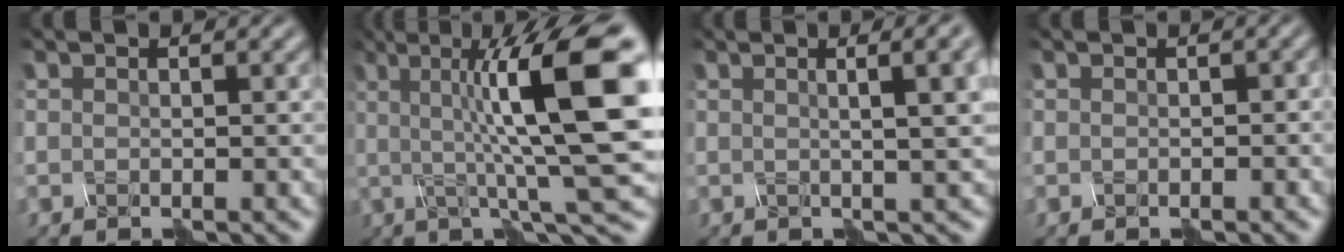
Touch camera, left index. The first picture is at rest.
{"total": 11.5, "force": [1.5, 2.2, 11.2], "torque": [-0.171, 0.010, 0.046]}
{"total": 7.6, "force": [2.2, 2.7, 6.8], "torque": [-0.051, 0.046, 0.023]}
{"total": 1.0, "force": [-0.6, -0.7, -0.4], "torque": [-0.011, -0.003, 0.012]}